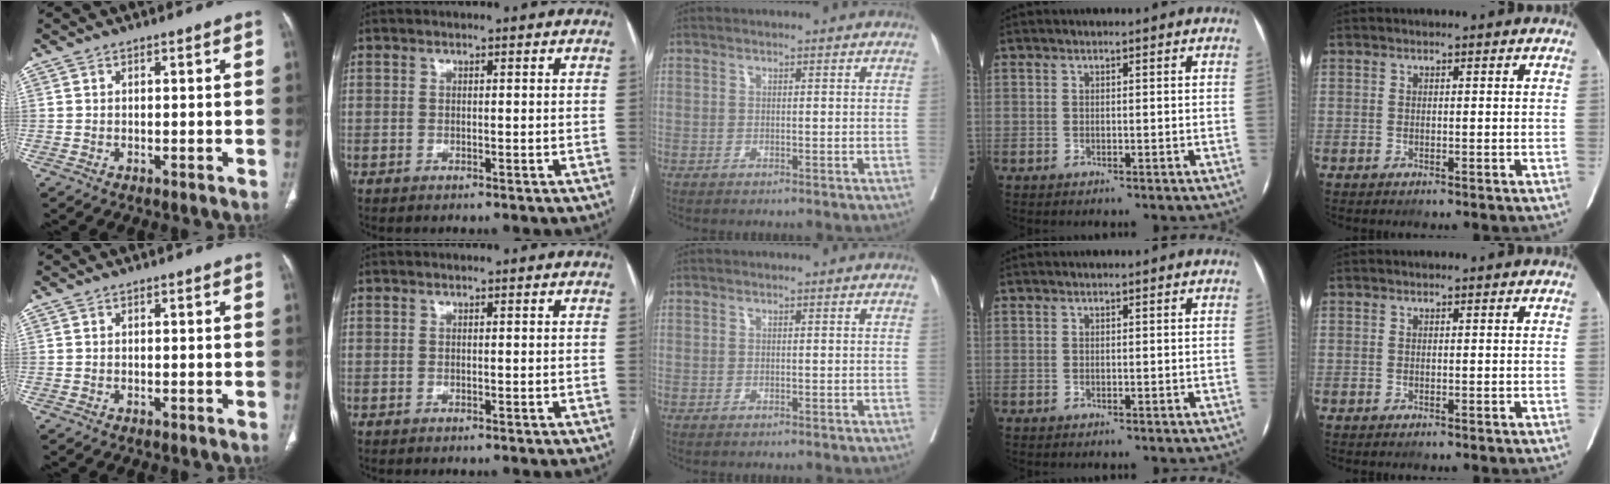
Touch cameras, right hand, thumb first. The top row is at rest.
{}